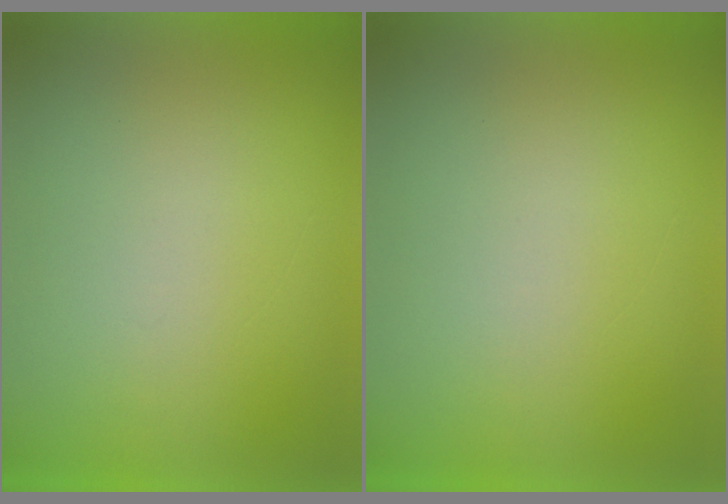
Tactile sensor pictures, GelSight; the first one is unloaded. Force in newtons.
{"total": 0.0}